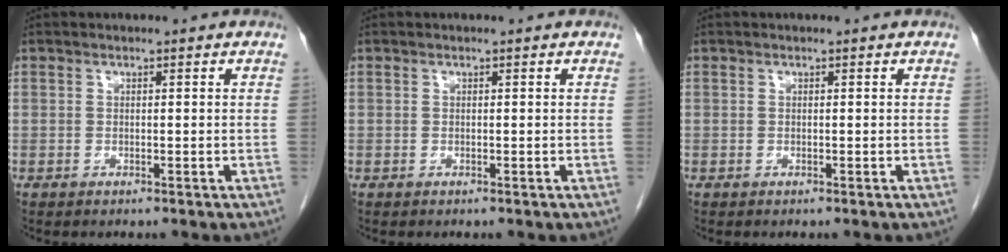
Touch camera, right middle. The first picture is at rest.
{"total": 0.0}
{"total": 0.0}